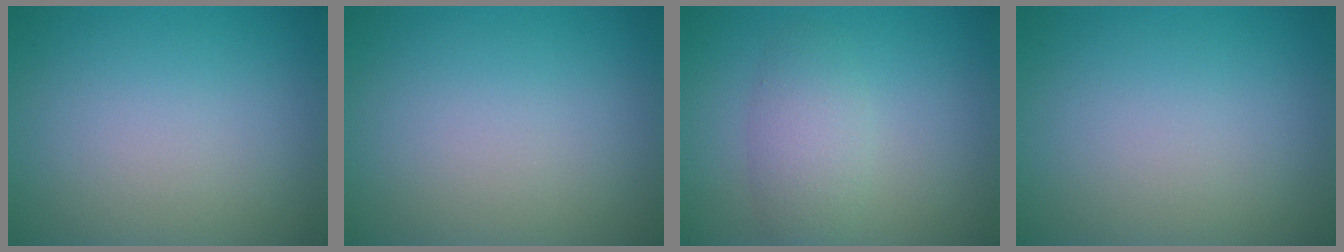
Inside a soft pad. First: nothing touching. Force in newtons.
{"total": 0.0}
{"total": 2.9, "press": 2.9, "slide": 0.2}
{"total": 0.0}